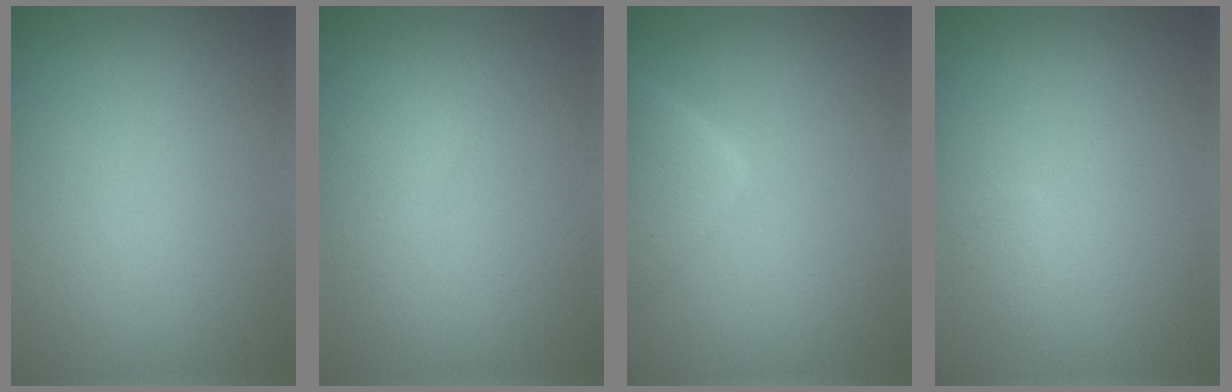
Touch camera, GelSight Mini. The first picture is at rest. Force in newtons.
{"total": 1.7, "press": 1.7, "slide": 0.1}
{"total": 4.2, "press": 4.2, "slide": 0.3}
{"total": 0.7, "press": 0.7, "slide": 0.1}